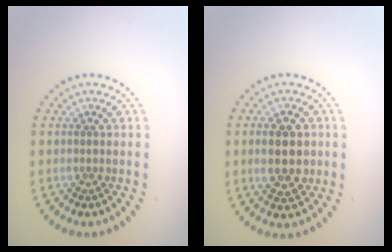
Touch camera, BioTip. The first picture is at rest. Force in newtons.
{"total": 4.8, "press": 4.8, "slide": 0.4}